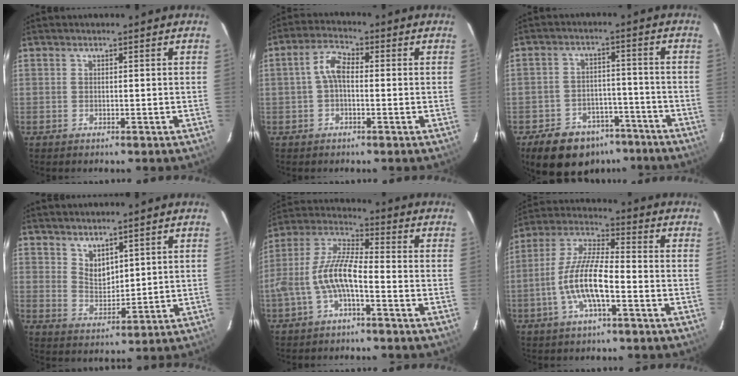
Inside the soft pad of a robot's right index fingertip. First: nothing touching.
{"total": 4.4, "force": [-0.3, 2.2, 3.8], "torque": [-0.080, 0.018, -0.007]}
{"total": 14.0, "force": [-10.1, 8.1, 5.4], "torque": [-0.129, 0.015, -0.130]}
{"total": 4.8, "force": [3.7, 2.2, 2.0], "torque": [-0.028, -0.006, 0.074]}
{"total": 9.3, "force": [-3.4, 2.6, 8.2], "torque": [-0.185, 0.013, -0.063]}
{"total": 11.5, "force": [-3.9, 2.8, 10.5], "torque": [-0.221, 0.000, -0.075]}